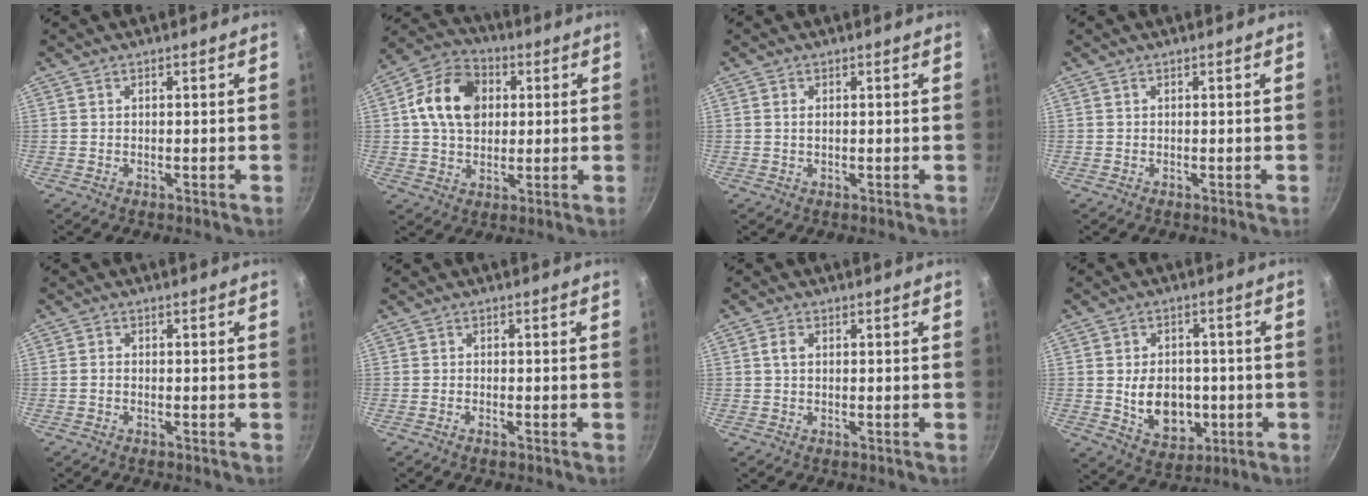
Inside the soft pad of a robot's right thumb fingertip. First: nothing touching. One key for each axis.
{"total": 13.4, "fx": 2.5, "fy": 10.0, "fz": 8.6, "tx": -0.126, "ty": 0.013, "tz": 0.028}
{"total": 1.0, "fx": 0.2, "fy": 0.5, "fz": 0.8, "tx": -0.015, "ty": 0.000, "tz": 0.003}
{"total": 0.0}
{"total": 1.1, "fx": -0.4, "fy": 0.8, "fz": 0.6, "tx": -0.007, "ty": 0.008, "tz": -0.008}
{"total": 0.8, "fx": -0.6, "fy": 0.3, "fz": 0.6, "tx": -0.017, "ty": 0.003, "tz": -0.016}
{"total": 1.7, "fx": 0.3, "fy": 1.1, "fz": 1.3, "tx": -0.025, "ty": 0.003, "tz": 0.005}
{"total": 11.3, "fx": -1.3, "fy": 8.5, "fz": 7.3, "tx": -0.077, "ty": 0.002, "tz": -0.006}